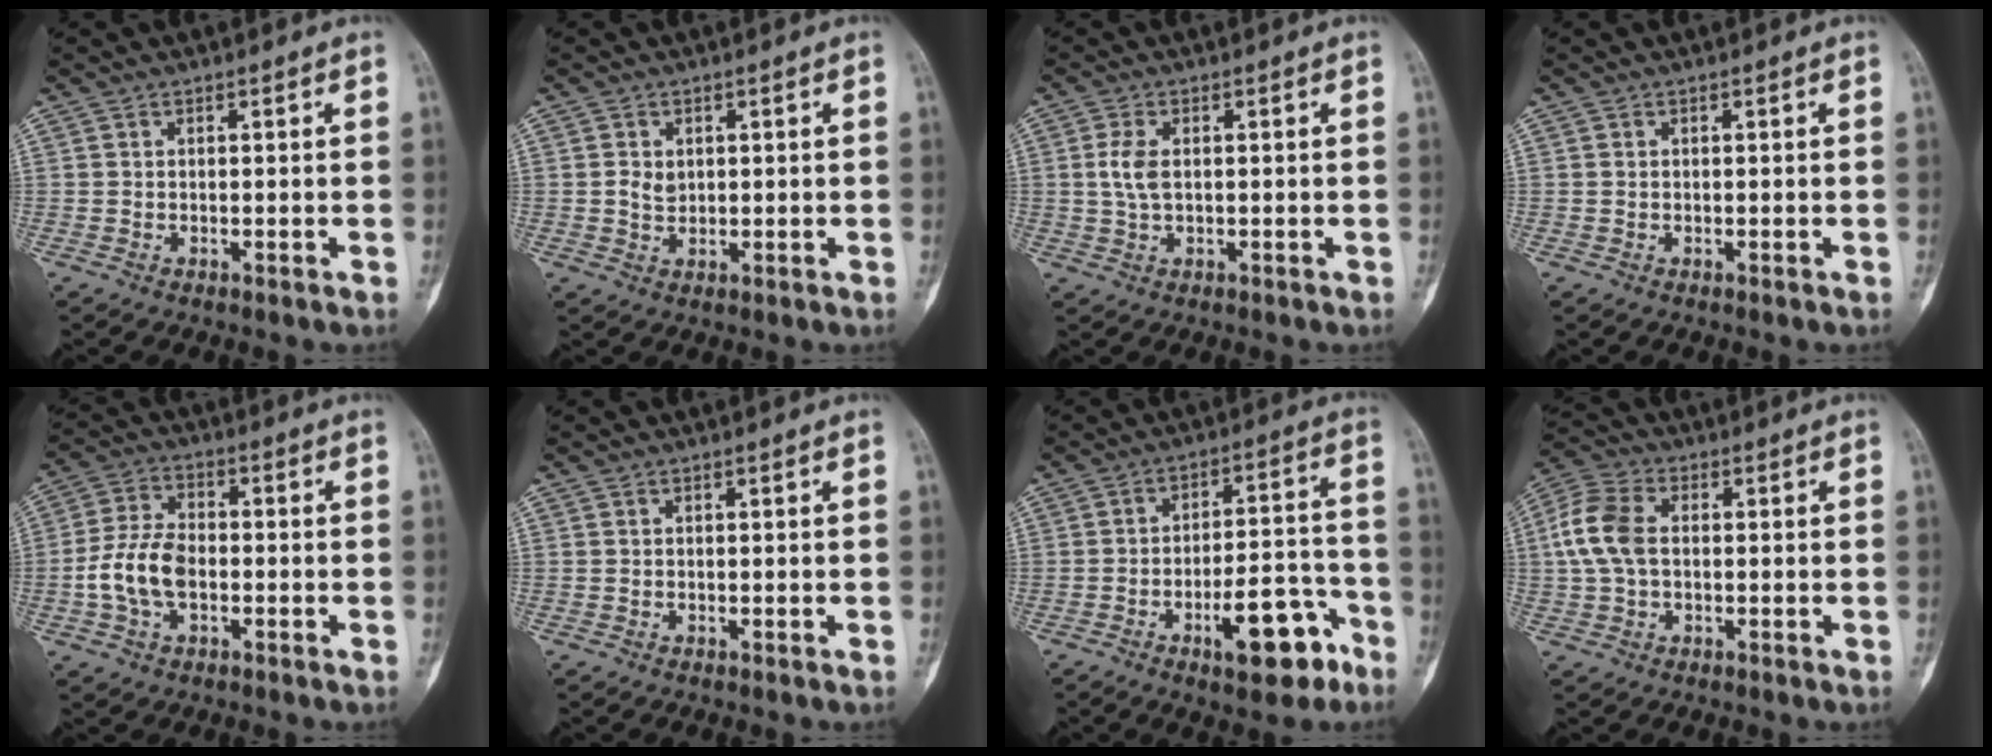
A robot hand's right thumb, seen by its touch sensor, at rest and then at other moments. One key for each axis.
{"total": 2.6, "fx": 0.4, "fy": 2.0, "fz": 1.5, "tx": -0.016, "ty": -0.001, "tz": 0.010}
{"total": 3.9, "fx": 0.3, "fy": 2.2, "fz": 3.2, "tx": -0.070, "ty": 0.004, "tz": 0.005}
{"total": 0.0}
{"total": 9.3, "fx": -2.0, "fy": 5.7, "fz": 7.1, "tx": -0.143, "ty": 0.022, "tz": -0.042}
{"total": 0.0}
{"total": 13.0, "fx": -6.8, "fy": 5.1, "fz": 9.9, "tx": -0.127, "ty": 0.054, "tz": -0.095}
{"total": 9.1, "fx": 0.4, "fy": 6.1, "fz": 6.7, "tx": -0.146, "ty": 0.023, "tz": 0.000}